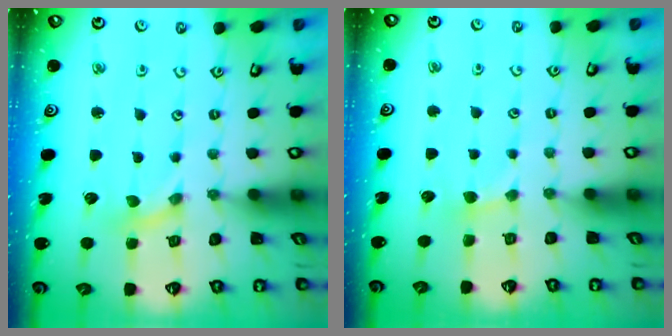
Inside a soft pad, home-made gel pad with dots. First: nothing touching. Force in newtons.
{"total": 2.4, "press": 2.4, "slide": 0.4}